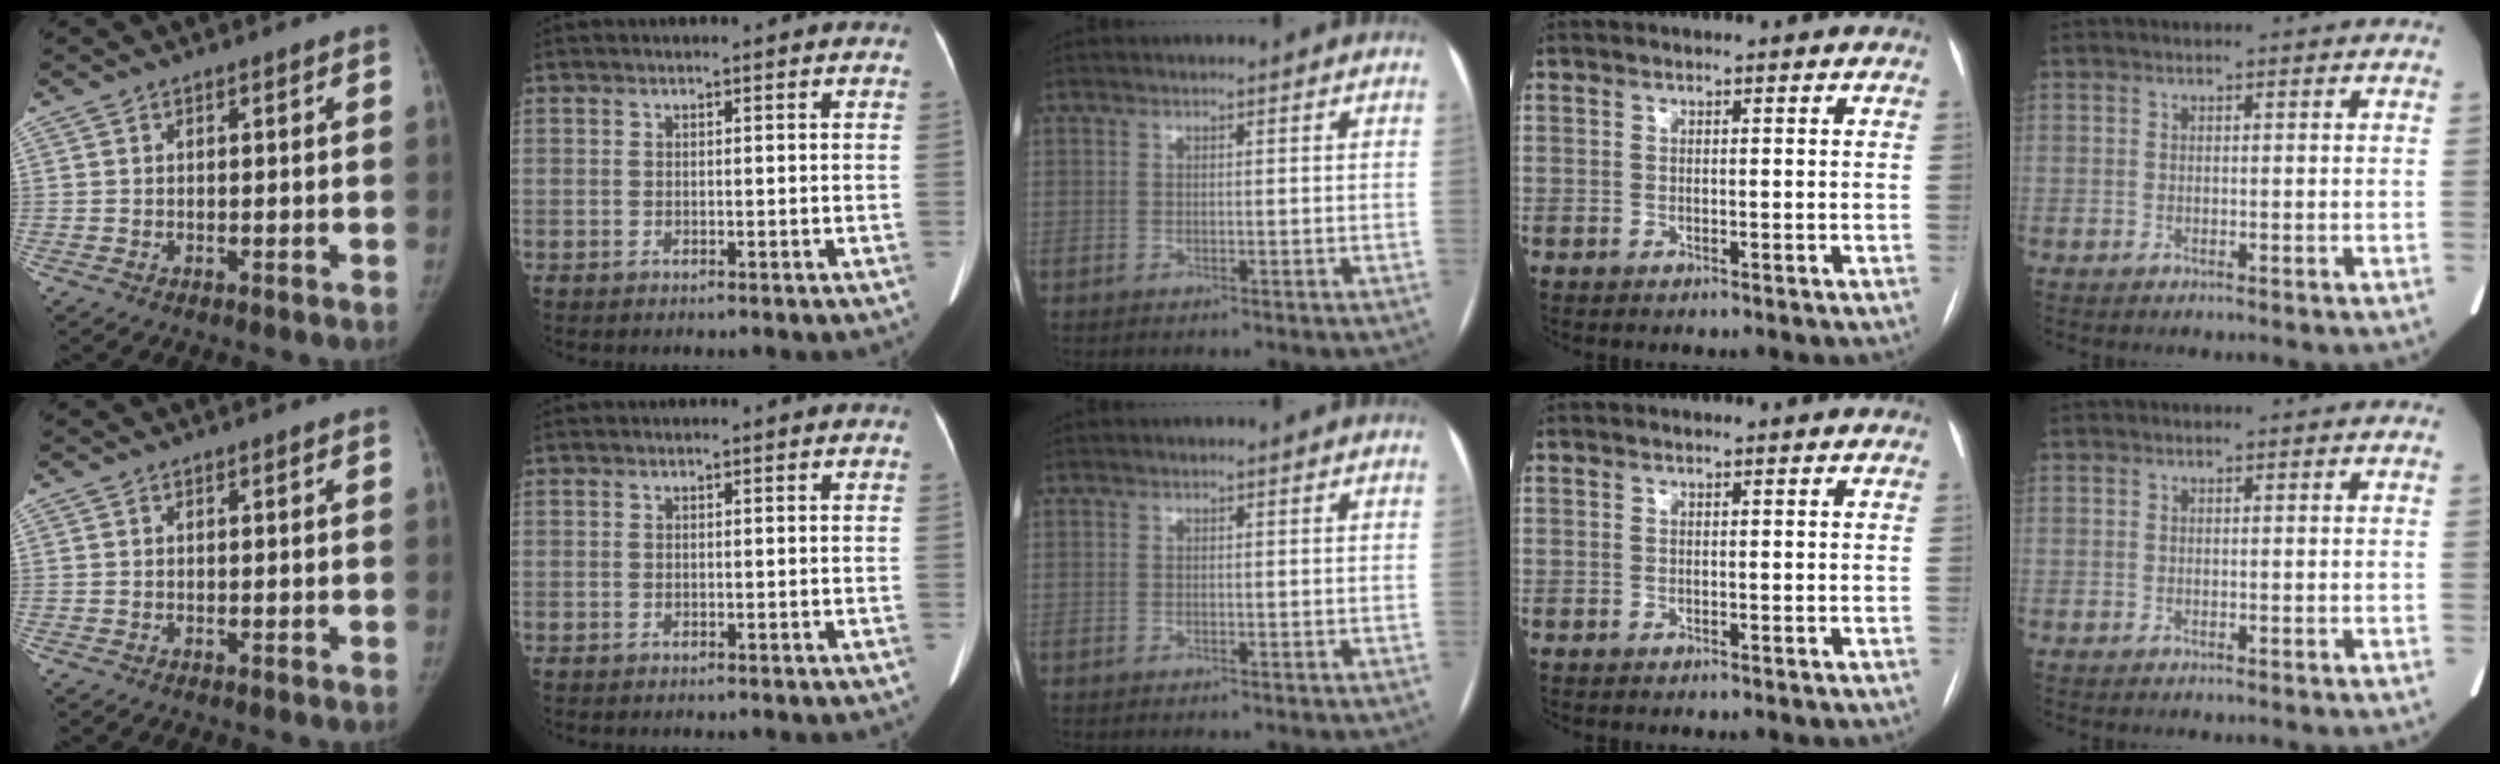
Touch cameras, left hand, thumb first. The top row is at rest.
{}